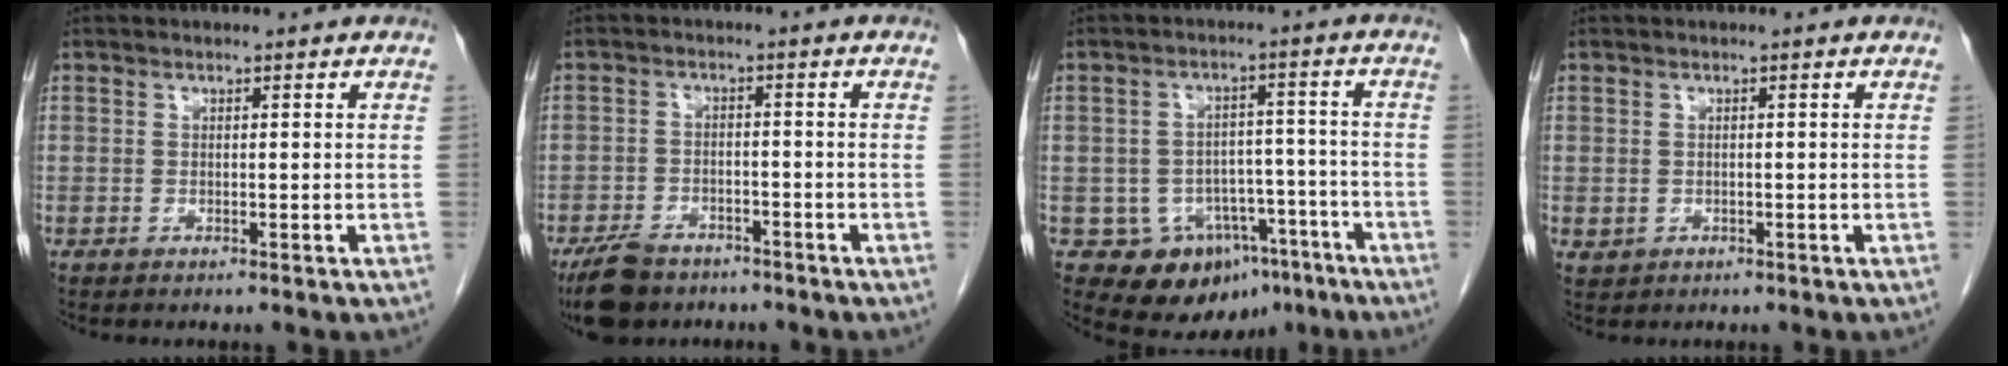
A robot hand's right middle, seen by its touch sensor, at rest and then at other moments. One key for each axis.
{"total": 7.1, "fx": -5.6, "fy": 3.4, "fz": 3.0, "tx": -0.064, "ty": -0.007, "tz": -0.096}
{"total": 10.4, "fx": -5.6, "fy": 7.6, "fz": 4.3, "tx": -0.045, "ty": 0.024, "tz": -0.068}
{"total": 1.2, "fx": -0.2, "fy": 1.1, "fz": 0.4, "tx": -0.013, "ty": 0.001, "tz": 0.005}